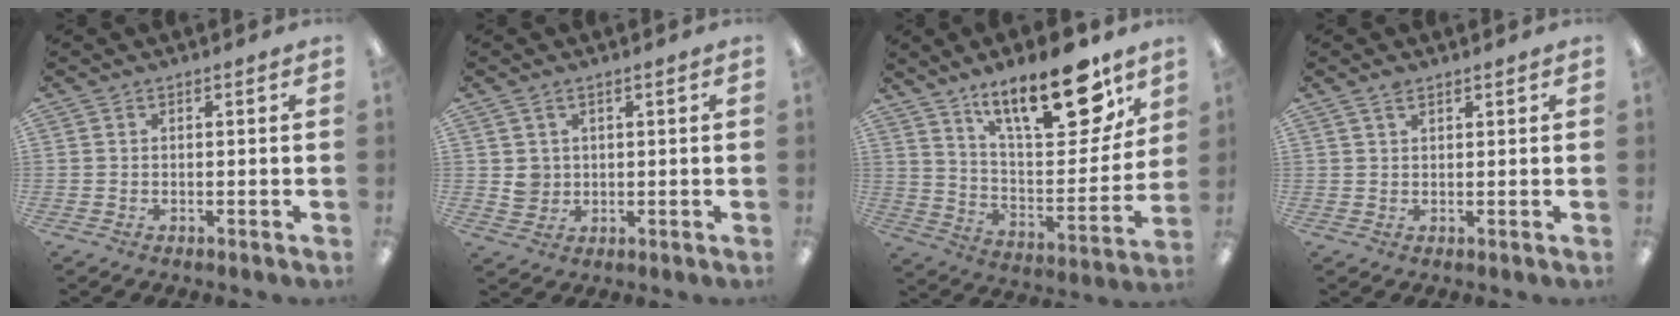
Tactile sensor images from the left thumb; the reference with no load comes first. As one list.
[{"total": 3.5, "force": [1.2, 3.1, 1.1], "torque": [-0.019, 0.002, 0.022]}, {"total": 22.5, "force": [15.1, 8.0, 14.7], "torque": [-0.219, -0.094, 0.249]}, {"total": 2.0, "force": [1.4, 0.8, 1.0], "torque": [-0.025, 0.000, 0.027]}]